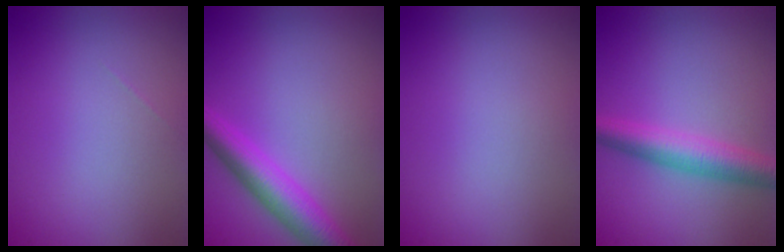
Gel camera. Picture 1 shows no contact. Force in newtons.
{"total": 4.9, "press": 4.9, "slide": 0.2}
{"total": 0.0}
{"total": 4.3, "press": 4.3, "slide": 0.1}